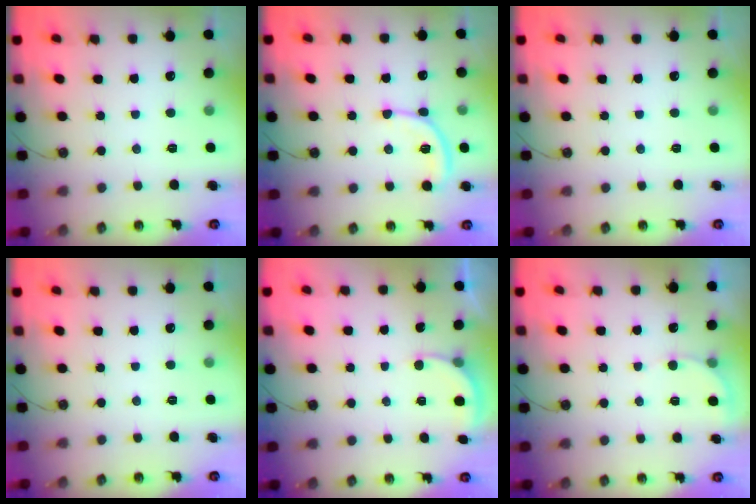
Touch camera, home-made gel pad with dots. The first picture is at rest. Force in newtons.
{"total": 8.5, "press": 8.5, "slide": 0.9}
{"total": 0.0}
{"total": 0.0}
{"total": 2.9, "press": 2.9, "slide": 0.3}
{"total": 3.7, "press": 3.6, "slide": 0.2}